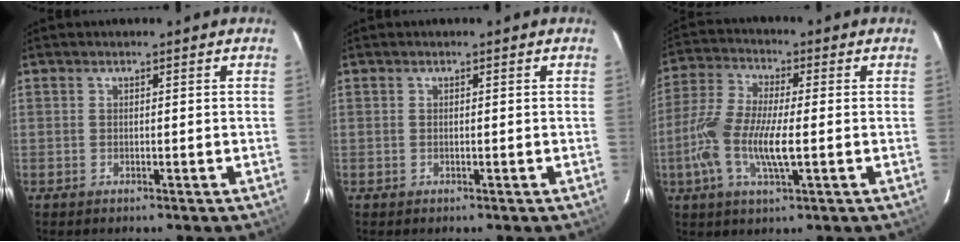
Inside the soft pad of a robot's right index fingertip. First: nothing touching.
{"total": 0.0}
{"total": 11.8, "force": [-2.4, 3.3, 11.0], "torque": [-0.239, -0.002, -0.053]}